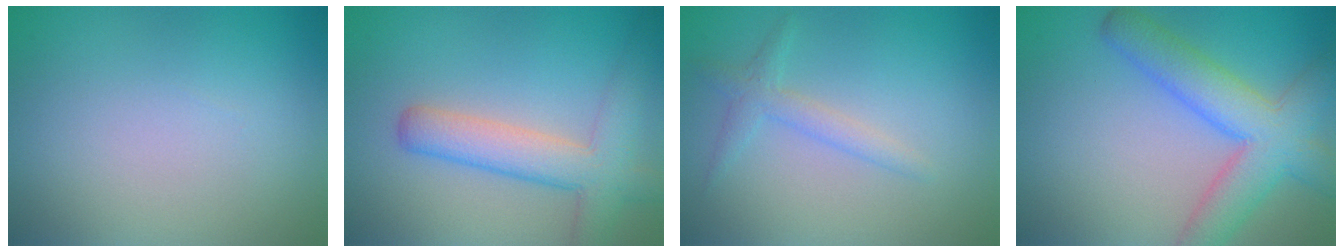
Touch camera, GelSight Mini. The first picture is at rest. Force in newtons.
{"total": 5.4, "press": 5.4, "slide": 0.4}
{"total": 1.9, "press": 1.9, "slide": 0.1}
{"total": 7.1, "press": 7.1, "slide": 0.3}